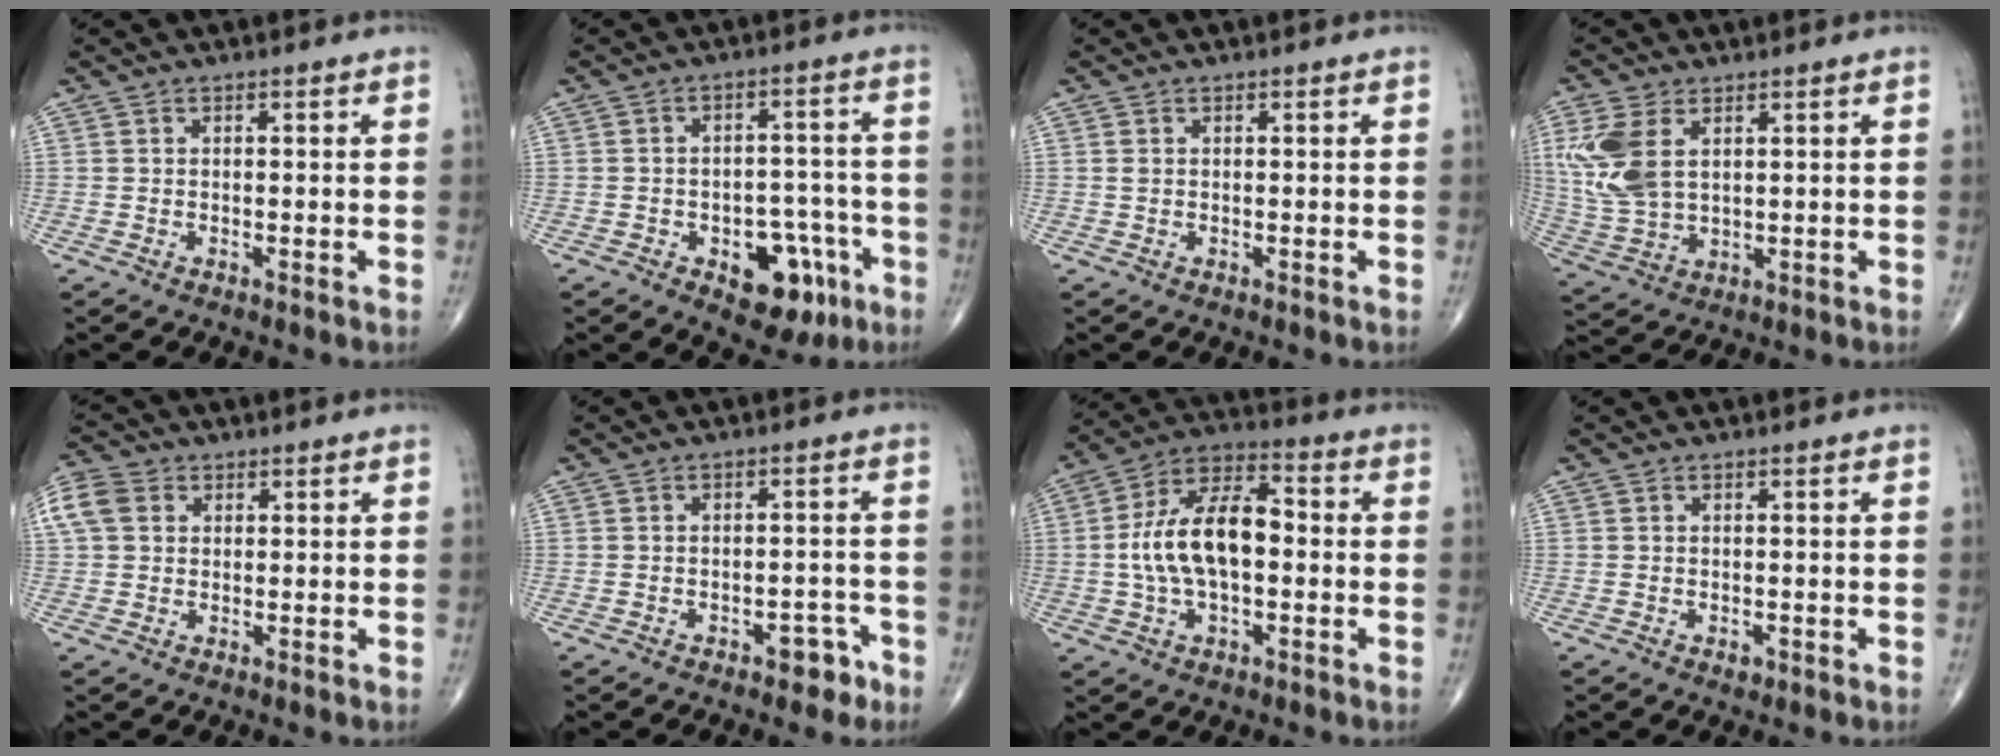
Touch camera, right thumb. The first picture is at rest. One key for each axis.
{"total": 11.9, "fx": -5.4, "fy": 6.9, "fz": 8.0, "tx": -0.065, "ty": 0.041, "tz": -0.065}
{"total": 0.6, "fx": 0.1, "fy": 0.4, "fz": 0.4, "tx": -0.011, "ty": 0.003, "tz": 0.004}
{"total": 11.1, "fx": 3.4, "fy": 6.6, "fz": 8.3, "tx": -0.194, "ty": -0.003, "tz": 0.079}
{"total": 7.5, "fx": 2.1, "fy": 5.9, "fz": 4.1, "tx": -0.091, "ty": 0.016, "tz": 0.039}
{"total": 4.3, "fx": -2.7, "fy": 2.4, "fz": 2.3, "tx": -0.012, "ty": 0.026, "tz": -0.032}
{"total": 15.0, "fx": -0.5, "fy": 7.8, "fz": 12.7, "tx": -0.229, "ty": 0.036, "tz": -0.018}
{"total": 1.1, "fx": -0.5, "fy": 0.7, "fz": 0.6, "tx": -0.009, "ty": 0.000, "tz": -0.006}